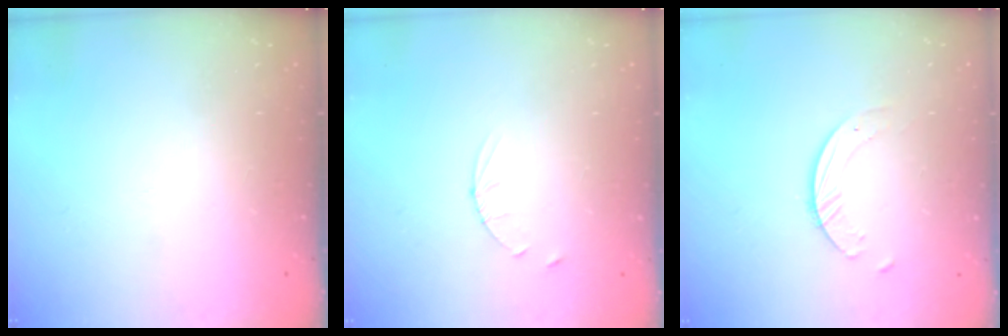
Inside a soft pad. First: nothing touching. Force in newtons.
{"total": 3.0, "press": 2.9, "slide": 0.4}
{"total": 3.8, "press": 3.8, "slide": 0.4}